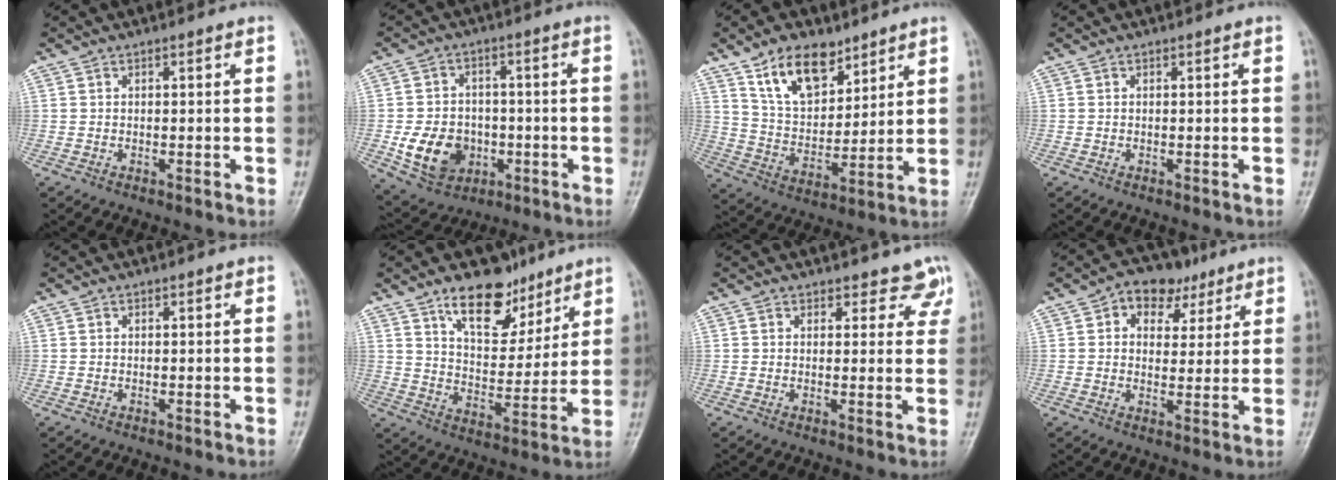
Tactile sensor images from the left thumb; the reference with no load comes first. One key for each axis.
{"total": 11.0, "fx": -2.7, "fy": 8.9, "fz": 6.0, "tx": -0.073, "ty": 0.008, "tz": -0.037}
{"total": 12.7, "fx": 8.1, "fy": 7.0, "fz": 6.8, "tx": -0.085, "ty": -0.048, "tz": 0.154}
{"total": 0.0}
{"total": 0.0}
{"total": 12.7, "fx": 8.6, "fy": 6.8, "fz": 6.3, "tx": -0.062, "ty": -0.058, "tz": 0.146}
{"total": 4.6, "fx": 3.8, "fy": 2.4, "fz": 0.3, "tx": 0.035, "ty": -0.023, "tz": 0.029}
{"total": 8.7, "fx": 4.3, "fy": 6.2, "fz": 4.3, "tx": -0.026, "ty": -0.006, "tz": 0.062}